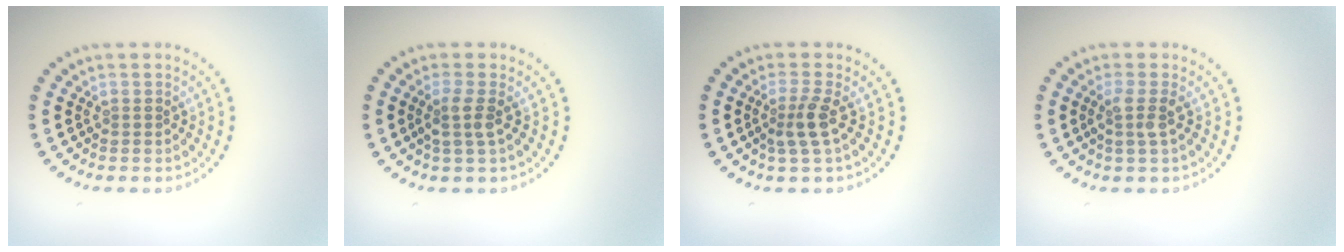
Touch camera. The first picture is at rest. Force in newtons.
{"total": 2.0, "press": 1.5, "slide": 1.2}
{"total": 2.3, "press": 1.8, "slide": 1.5}
{"total": 1.8, "press": 1.3, "slide": 1.2}